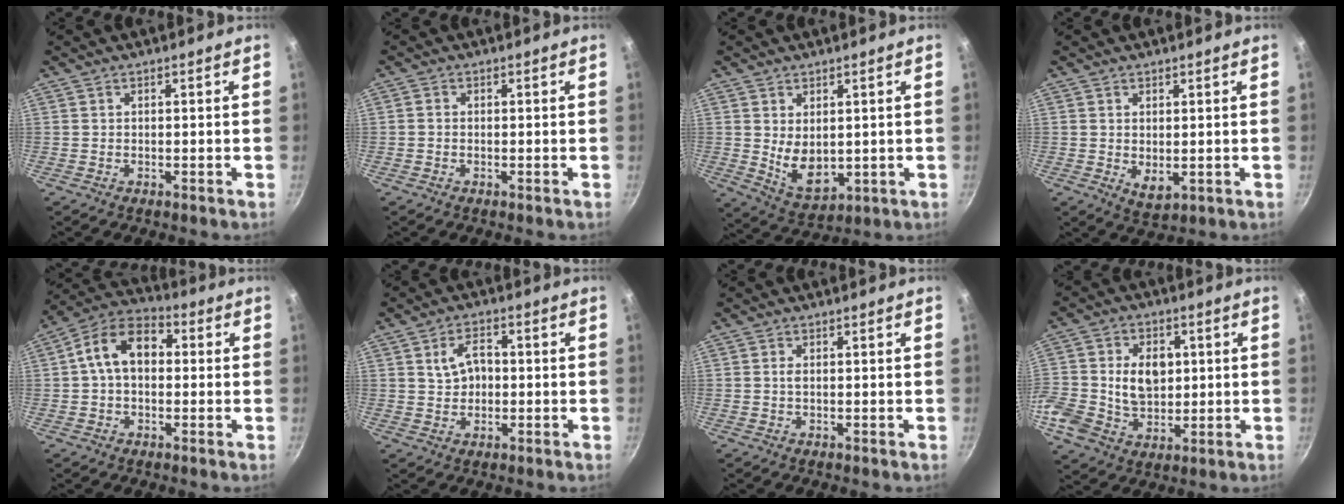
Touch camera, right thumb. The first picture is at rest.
{"total": 0.8, "force": [-0.1, 0.7, 0.4], "torque": [-0.006, 0.003, -0.003]}
{"total": 7.7, "force": [1.1, 4.7, 5.9], "torque": [-0.085, -0.023, 0.041]}
{"total": 3.7, "force": [0.4, 2.1, 3.1], "torque": [-0.048, -0.017, 0.013]}
{"total": 11.3, "force": [1.1, 7.7, 8.2], "torque": [-0.111, 0.034, -0.001]}
{"total": 5.5, "force": [0.6, 3.9, 3.9], "torque": [-0.051, 0.011, 0.011]}
{"total": 0.9, "force": [0.1, 0.4, 0.8], "torque": [-0.016, 0.001, 0.002]}
{"total": 14.9, "force": [0.6, 11.4, 9.5], "torque": [-0.184, 0.012, 0.011]}